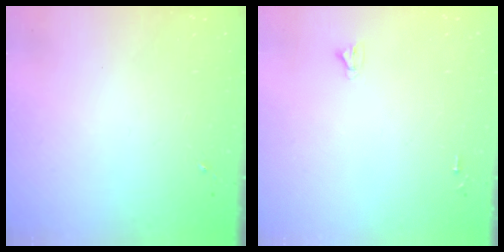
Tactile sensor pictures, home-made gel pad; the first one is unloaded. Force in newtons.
{"total": 2.0, "press": 2.0, "slide": 0.2}